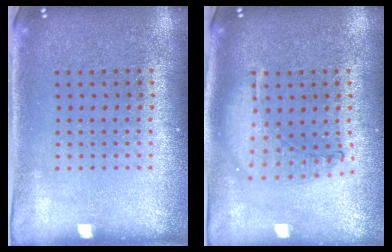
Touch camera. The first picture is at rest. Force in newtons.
{"total": 1.0, "press": 1.0, "slide": 0.2}